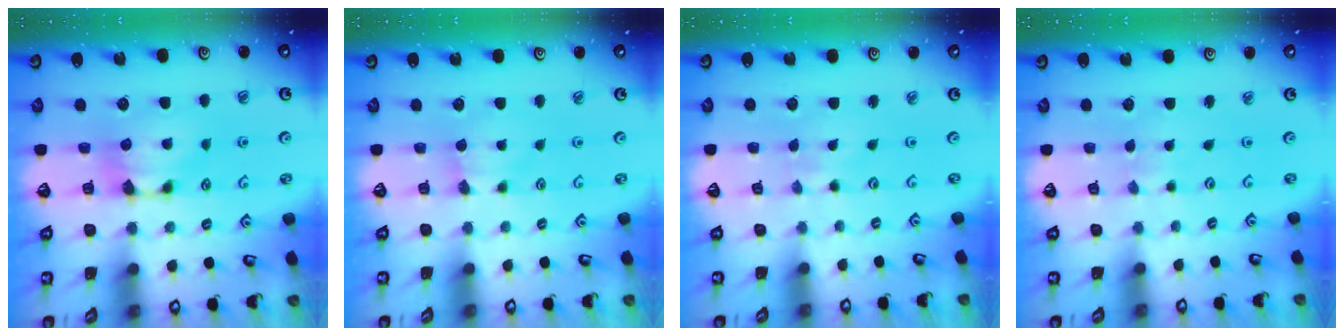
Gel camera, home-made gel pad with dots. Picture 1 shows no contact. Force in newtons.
{"total": 1.9, "press": 1.8, "slide": 0.6}
{"total": 2.7, "press": 2.6, "slide": 0.4}
{"total": 3.8, "press": 3.8, "slide": 0.2}